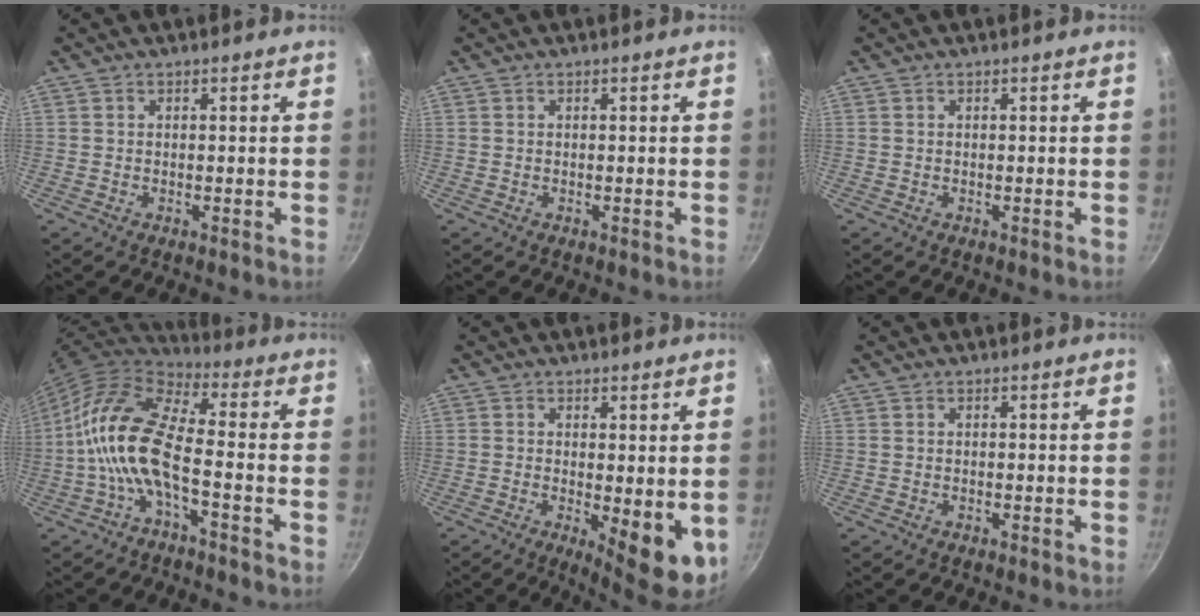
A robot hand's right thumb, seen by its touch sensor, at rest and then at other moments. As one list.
[{"total": 0.0}, {"total": 0.0}, {"total": 14.1, "force": [-3.2, 5.4, 12.6], "torque": [-0.253, 0.037, -0.077]}, {"total": 7.8, "force": [-0.8, 2.7, 7.3], "torque": [-0.091, -0.012, -0.002]}, {"total": 0.0}]